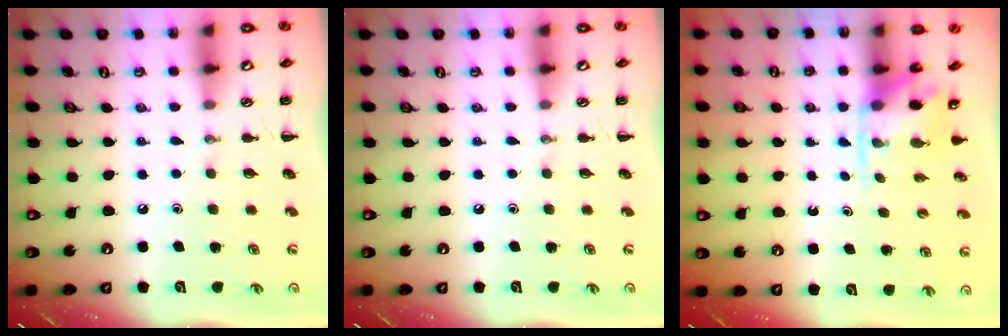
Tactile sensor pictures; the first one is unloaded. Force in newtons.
{"total": 0.0}
{"total": 4.7, "press": 4.6, "slide": 0.6}